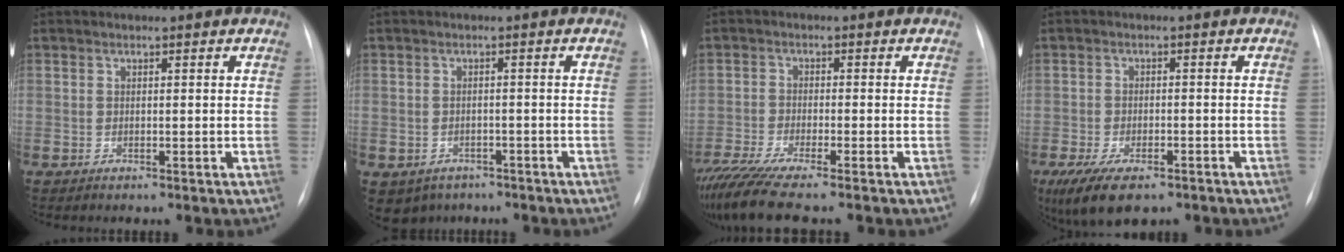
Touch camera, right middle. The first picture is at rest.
{"total": 5.6, "force": [-3.6, 4.1, 1.0], "torque": [-0.022, 0.006, -0.043]}
{"total": 9.9, "force": [-8.1, -0.1, 5.7], "torque": [-0.109, -0.029, -0.139]}
{"total": 9.3, "force": [-6.2, 3.6, 5.9], "torque": [-0.111, -0.019, -0.094]}